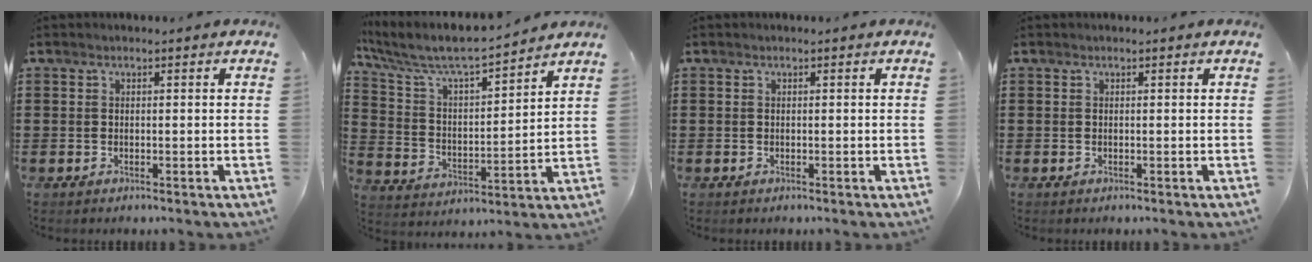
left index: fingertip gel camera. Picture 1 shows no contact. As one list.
[{"total": 7.1, "force": [6.4, 0.8, 3.2], "torque": [-0.090, -0.044, 0.103]}, {"total": 0.0}, {"total": 0.0}]